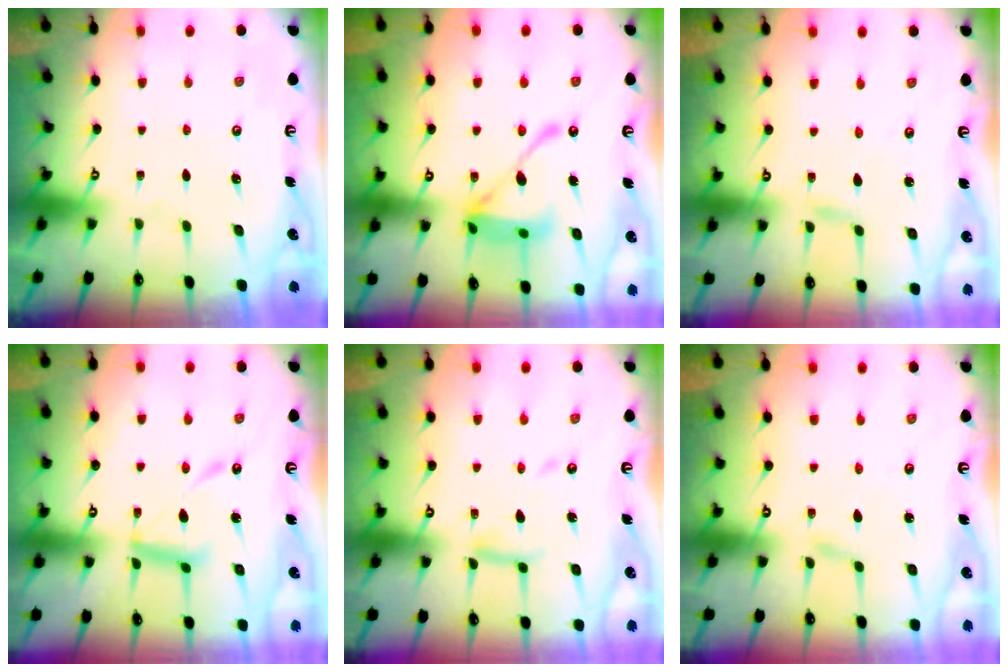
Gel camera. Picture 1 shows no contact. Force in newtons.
{"total": 16.1, "press": 16.0, "slide": 1.6}
{"total": 1.6, "press": 1.6, "slide": 0.2}
{"total": 11.8, "press": 11.8, "slide": 1.0}
{"total": 10.8, "press": 10.8, "slide": 1.1}
{"total": 1.6, "press": 1.6, "slide": 0.1}